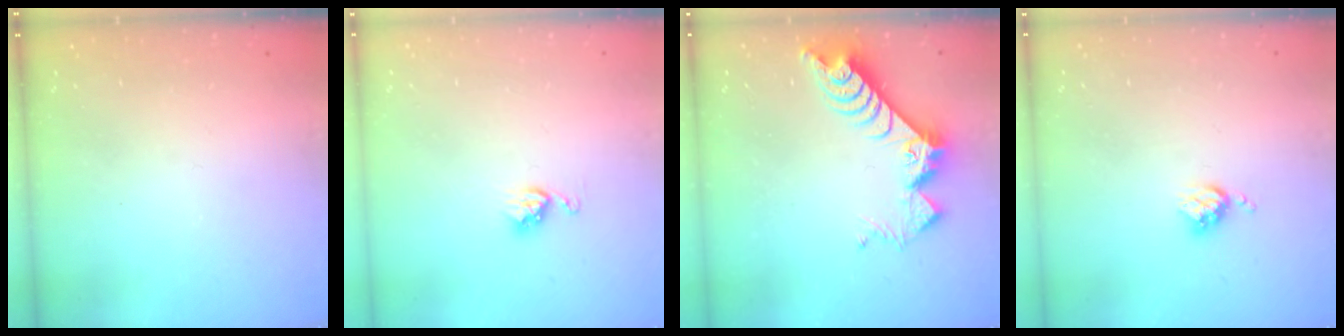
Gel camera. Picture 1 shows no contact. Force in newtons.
{"total": 5.1, "press": 5.0, "slide": 0.5}
{"total": 9.8, "press": 9.7, "slide": 0.9}
{"total": 3.6, "press": 3.6, "slide": 0.4}